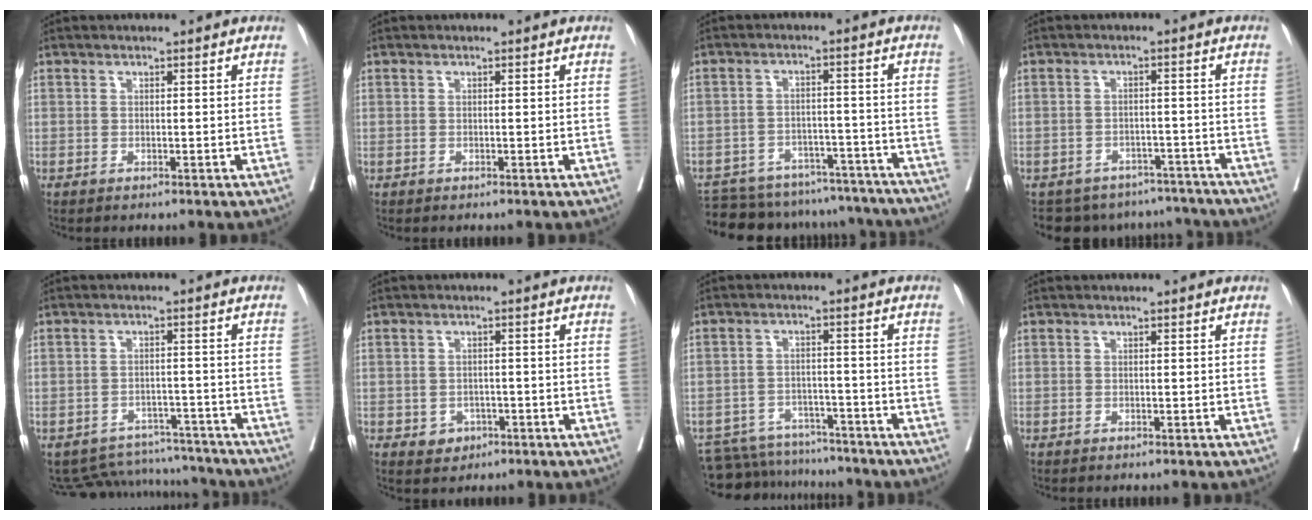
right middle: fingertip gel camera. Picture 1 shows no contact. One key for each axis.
{"total": 0.0}
{"total": 19.3, "fx": -17.5, "fy": 6.6, "fz": 4.9, "tx": -0.094, "ty": 0.010, "tz": -0.221}
{"total": 10.8, "fx": -9.6, "fy": 4.7, "fz": 0.8, "tx": -0.005, "ty": 0.021, "tz": -0.113}
{"total": 10.1, "fx": -9.7, "fy": 2.9, "fz": 0.0, "tx": 0.001, "ty": 0.020, "tz": -0.128}
{"total": 2.9, "fx": -1.3, "fy": 2.4, "fz": 0.9, "tx": -0.008, "ty": 0.007, "tz": -0.010}
{"total": 4.8, "fx": -3.8, "fy": 2.9, "fz": -0.3, "tx": 0.014, "ty": 0.007, "tz": -0.057}
{"total": 0.0}